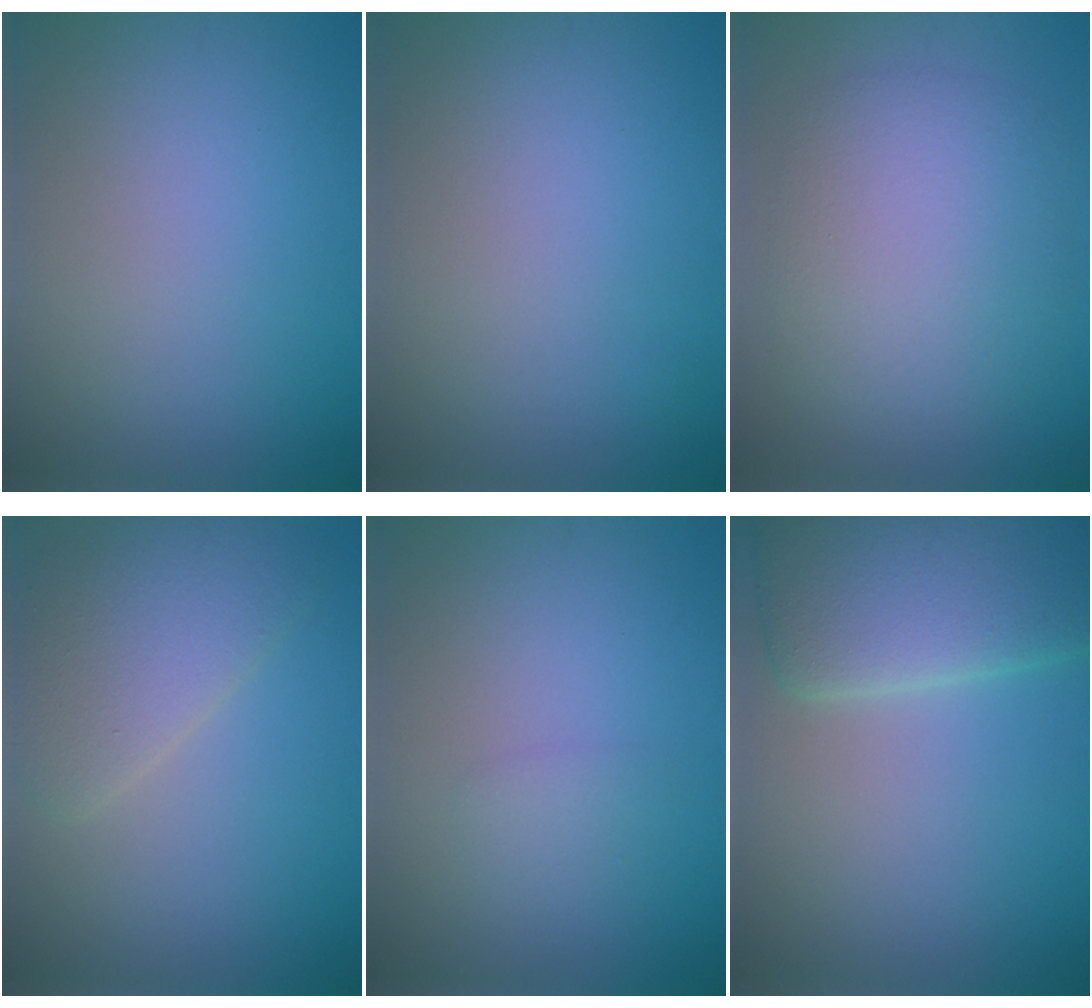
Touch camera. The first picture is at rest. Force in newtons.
{"total": 0.0}
{"total": 6.0, "press": 6.0, "slide": 0.3}
{"total": 4.3, "press": 4.3, "slide": 0.3}
{"total": 1.0, "press": 1.0, "slide": 0.1}
{"total": 8.7, "press": 8.6, "slide": 0.3}